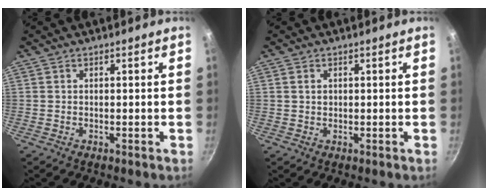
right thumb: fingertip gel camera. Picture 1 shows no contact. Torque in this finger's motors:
{"motor_torque": [0.03, 0.04, -0.07, 0.01, -0.06]}